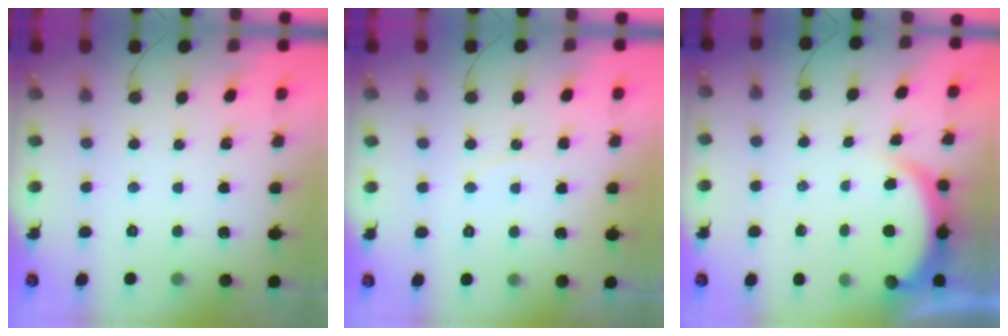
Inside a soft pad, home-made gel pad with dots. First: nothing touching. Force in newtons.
{"total": 4.5, "press": 4.5, "slide": 0.5}
{"total": 4.0, "press": 4.0, "slide": 0.6}